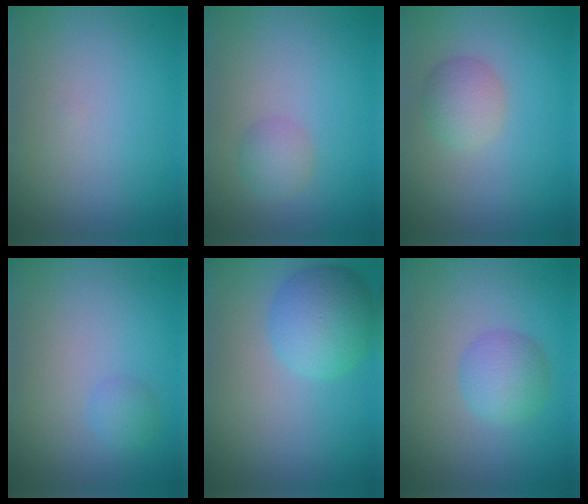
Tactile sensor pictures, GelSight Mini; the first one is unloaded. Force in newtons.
{"total": 1.6, "press": 1.6, "slide": 0.0}
{"total": 2.7, "press": 2.7, "slide": 0.2}
{"total": 1.1, "press": 1.1, "slide": 0.1}
{"total": 5.2, "press": 5.2, "slide": 0.2}
{"total": 2.9, "press": 2.9, "slide": 0.0}